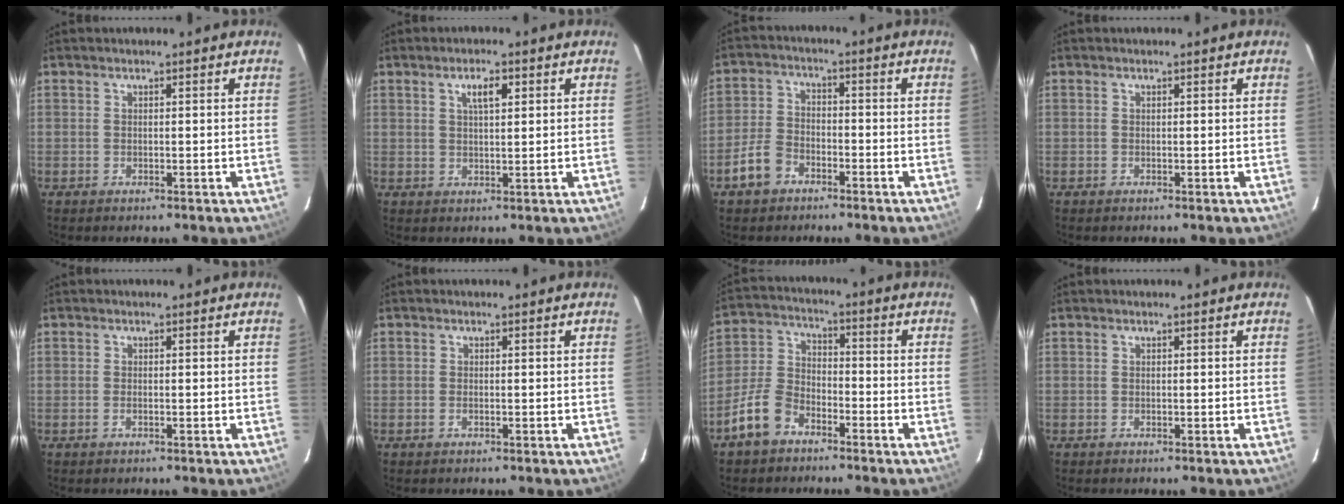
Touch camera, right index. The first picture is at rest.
{"total": 3.6, "force": [1.5, 1.2, 3.1], "torque": [-0.053, 0.007, 0.027]}
{"total": 6.3, "force": [-4.0, 4.0, 2.9], "torque": [-0.071, 0.014, -0.074]}
{"total": 0.0}
{"total": 0.8, "force": [-0.4, 0.4, 0.6], "torque": [-0.011, 0.000, -0.007]}
{"total": 0.6, "force": [-0.3, 0.3, 0.5], "torque": [-0.008, 0.001, -0.005]}
{"total": 9.1, "force": [-6.1, 5.2, 4.3], "torque": [-0.102, 0.020, -0.118]}
{"total": 0.0}